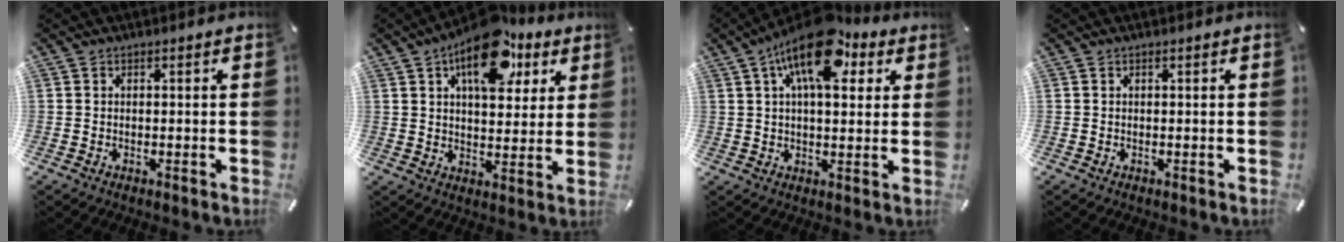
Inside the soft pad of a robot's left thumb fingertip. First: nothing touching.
{"total": 16.1, "force": [8.9, 8.7, 10.1], "torque": [-0.139, -0.037, 0.149]}
{"total": 15.4, "force": [7.9, 7.1, 11.1], "torque": [-0.171, -0.025, 0.132]}
{"total": 0.0}